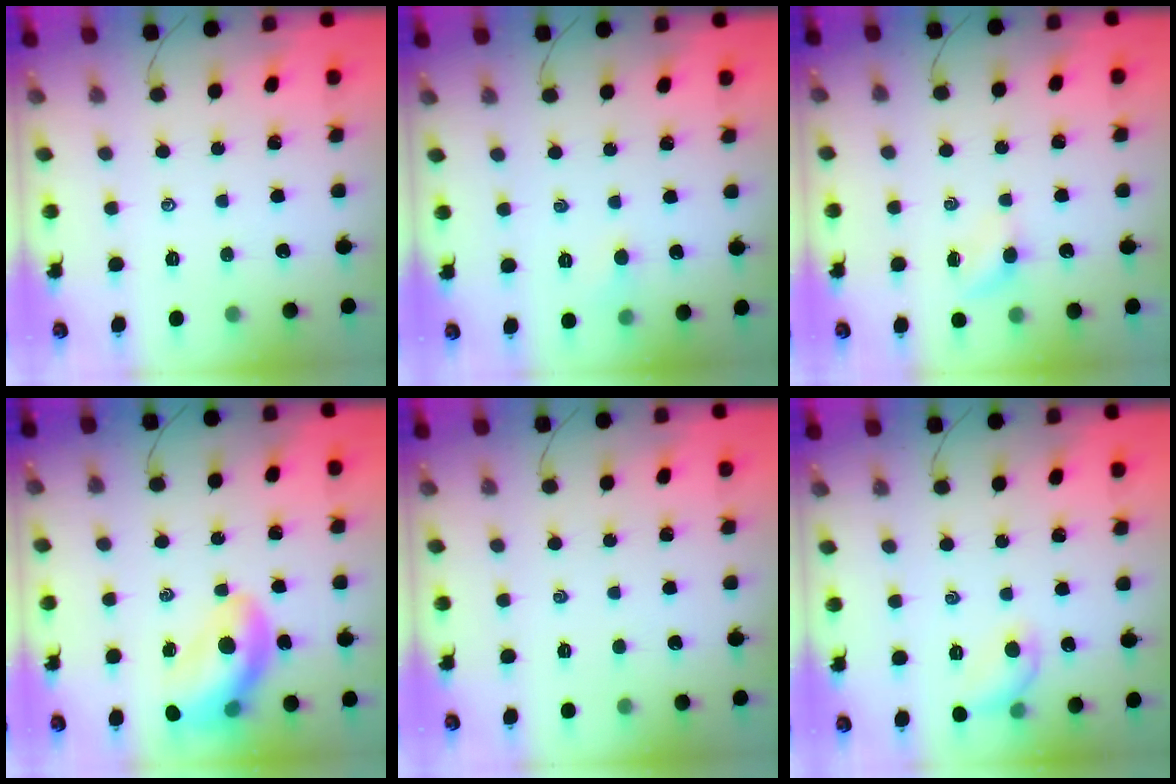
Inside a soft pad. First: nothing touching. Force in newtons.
{"total": 3.7, "press": 3.5, "slide": 1.2}
{"total": 4.2, "press": 3.9, "slide": 1.3}
{"total": 13.2, "press": 12.6, "slide": 3.9}
{"total": 0.0}
{"total": 7.8, "press": 7.7, "slide": 1.0}